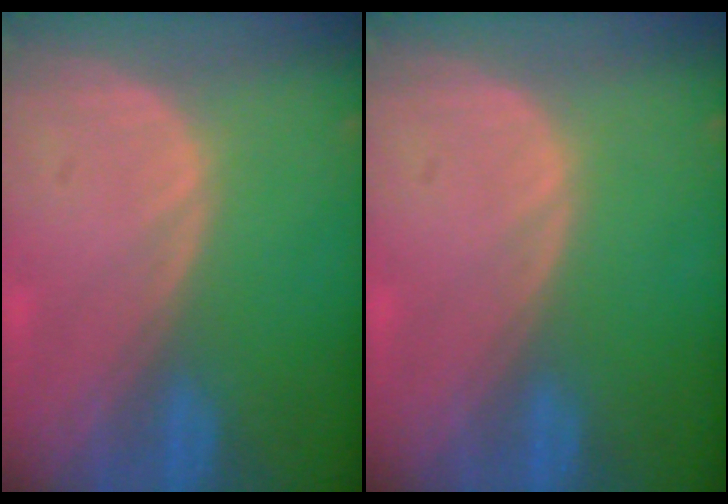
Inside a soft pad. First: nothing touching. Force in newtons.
{"total": 0.0}